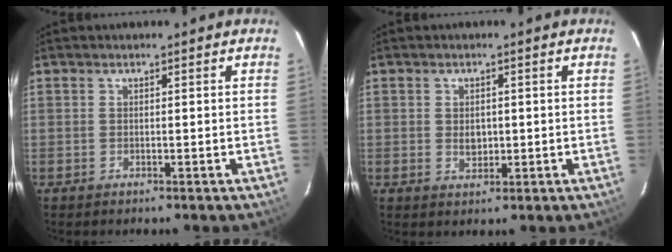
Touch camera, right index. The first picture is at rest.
{"total": 2.7, "force": [0.0, 2.1, 1.7], "torque": [-0.027, 0.001, 0.001]}